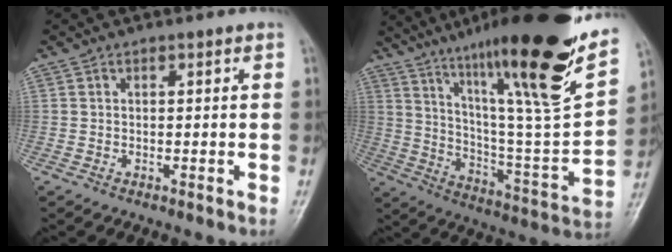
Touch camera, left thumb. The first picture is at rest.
{"total": 32.7, "force": [20.0, 4.8, 25.5], "torque": [-0.380, -0.059, 0.325]}